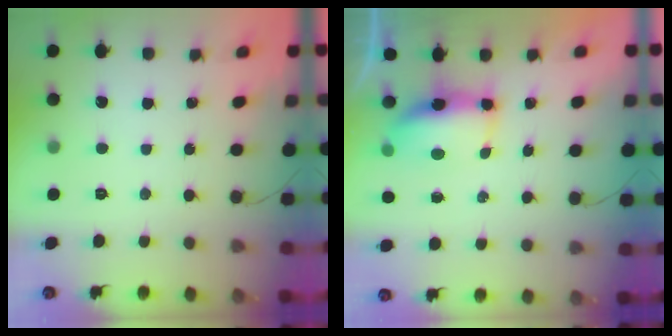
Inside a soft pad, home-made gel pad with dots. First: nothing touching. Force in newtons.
{"total": 8.6, "press": 7.8, "slide": 3.7}